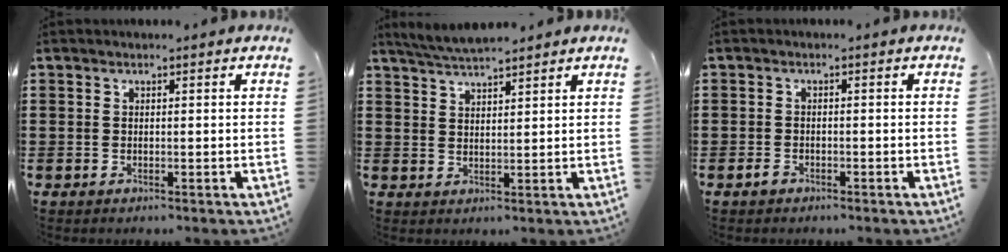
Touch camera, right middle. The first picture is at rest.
{"total": 3.8, "force": [3.6, 0.2, 1.2], "torque": [-0.035, -0.005, 0.068]}
{"total": 1.6, "force": [-1.2, 0.8, 0.7], "torque": [-0.023, -0.005, -0.025]}